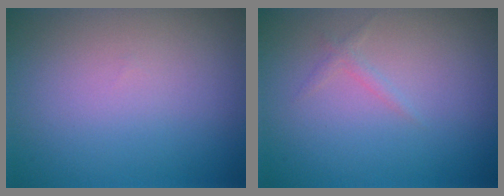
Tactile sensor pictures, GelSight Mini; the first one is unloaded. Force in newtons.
{"total": 0.7, "press": 0.7, "slide": 0.1}